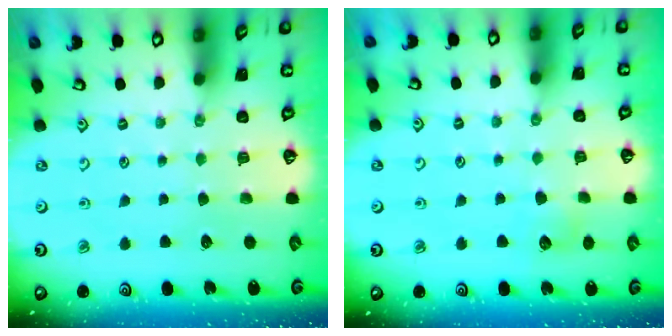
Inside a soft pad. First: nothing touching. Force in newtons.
{"total": 6.5, "press": 6.4, "slide": 0.9}